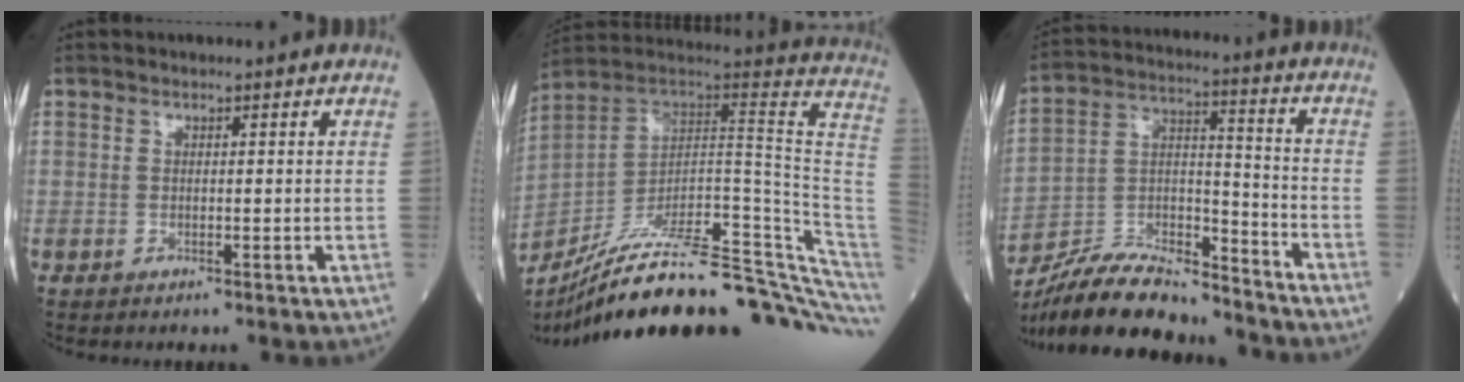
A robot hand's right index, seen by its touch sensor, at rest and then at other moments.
{"total": 33.1, "force": [-26.9, 2.2, 19.1], "torque": [-0.169, -0.009, -0.385]}
{"total": 18.0, "force": [-16.6, 3.1, 6.2], "torque": [-0.119, 0.021, -0.288]}